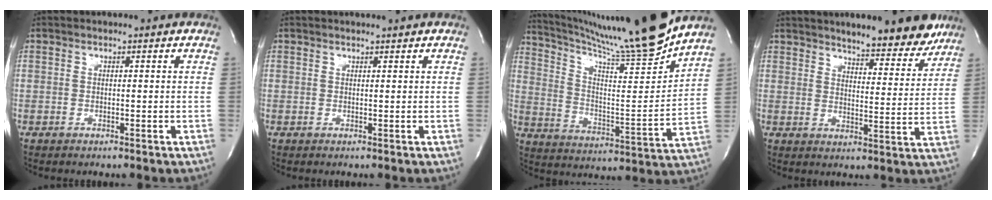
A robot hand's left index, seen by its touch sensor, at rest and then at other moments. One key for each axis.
{"total": 1.1, "fx": 1.0, "fy": -0.3, "fz": 0.3, "tx": -0.007, "ty": 0.000, "tz": 0.019}
{"total": 18.7, "fx": 17.0, "fy": -2.8, "fz": 7.4, "tx": -0.132, "ty": -0.067, "tz": 0.268}
{"total": 12.1, "fx": 10.7, "fy": 2.2, "fz": 5.4, "tx": -0.063, "ty": -0.019, "tz": 0.139}